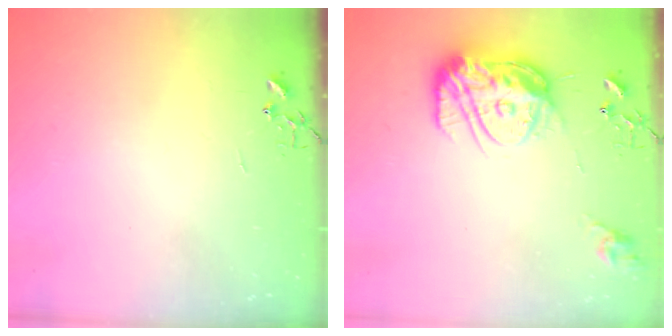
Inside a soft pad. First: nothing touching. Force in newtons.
{"total": 15.2, "press": 15.1, "slide": 1.5}